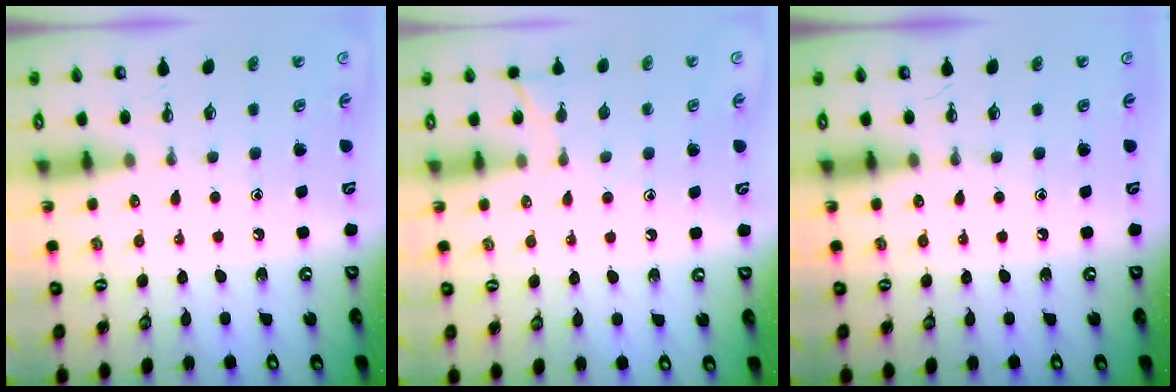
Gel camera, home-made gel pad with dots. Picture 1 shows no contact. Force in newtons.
{"total": 5.4, "press": 5.3, "slide": 0.6}
{"total": 0.0}